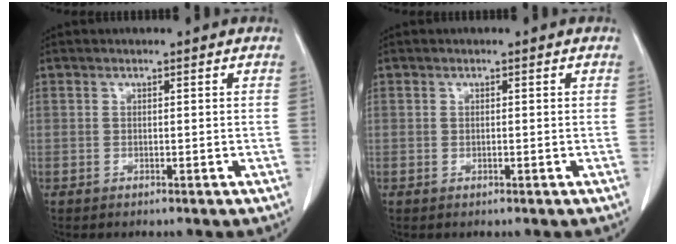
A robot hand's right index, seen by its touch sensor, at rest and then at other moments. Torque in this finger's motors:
{"motor_torque": [0.16, -0.04, 0.06, 0.00]}